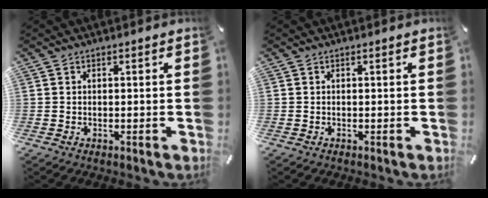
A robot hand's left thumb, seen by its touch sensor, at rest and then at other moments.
{"total": 0.0}